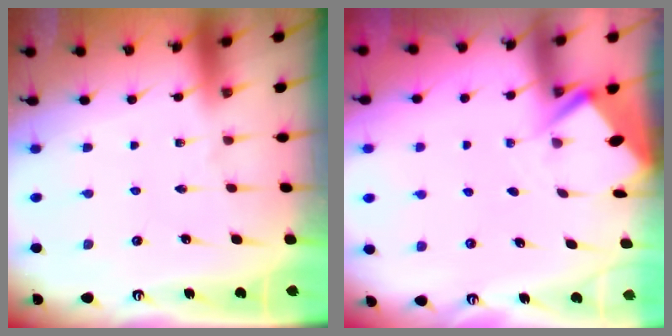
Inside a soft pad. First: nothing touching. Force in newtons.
{"total": 2.9, "press": 2.9, "slide": 0.4}